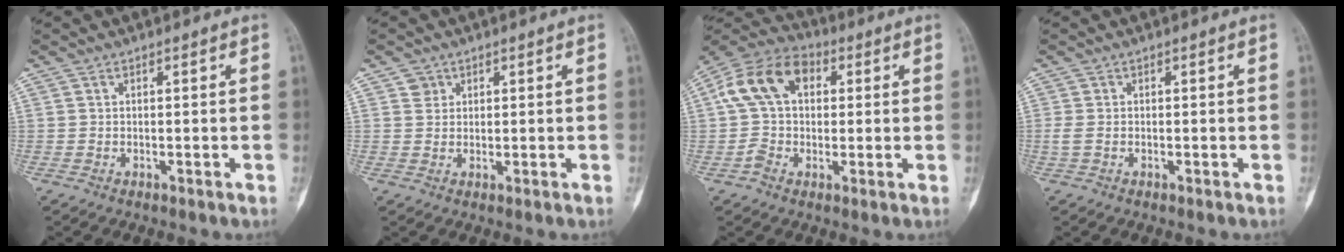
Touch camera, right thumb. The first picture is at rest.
{"total": 1.8, "force": [0.9, 1.5, 0.1], "torque": [0.018, -0.003, 0.008]}
{"total": 13.0, "force": [2.9, 9.5, 8.4], "torque": [-0.135, 0.029, 0.040]}
{"total": 1.3, "force": [-0.2, 0.7, 1.0], "torque": [-0.034, -0.003, -0.003]}